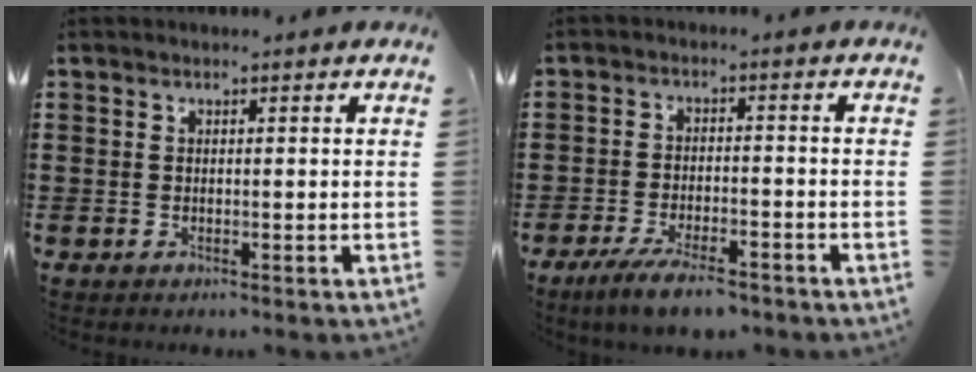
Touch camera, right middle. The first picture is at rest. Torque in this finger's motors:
{"motor_torque": [2.14, 0.00, 0.23, 0.17]}